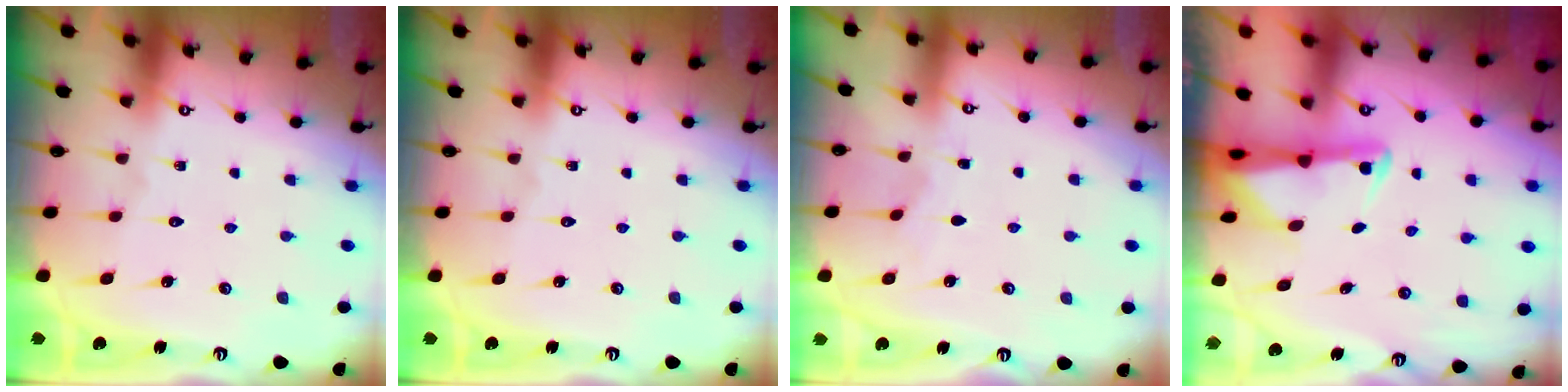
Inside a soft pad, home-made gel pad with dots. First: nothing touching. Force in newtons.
{"total": 0.0}
{"total": 1.8, "press": 1.8, "slide": 0.3}
{"total": 2.3, "press": 2.2, "slide": 0.6}